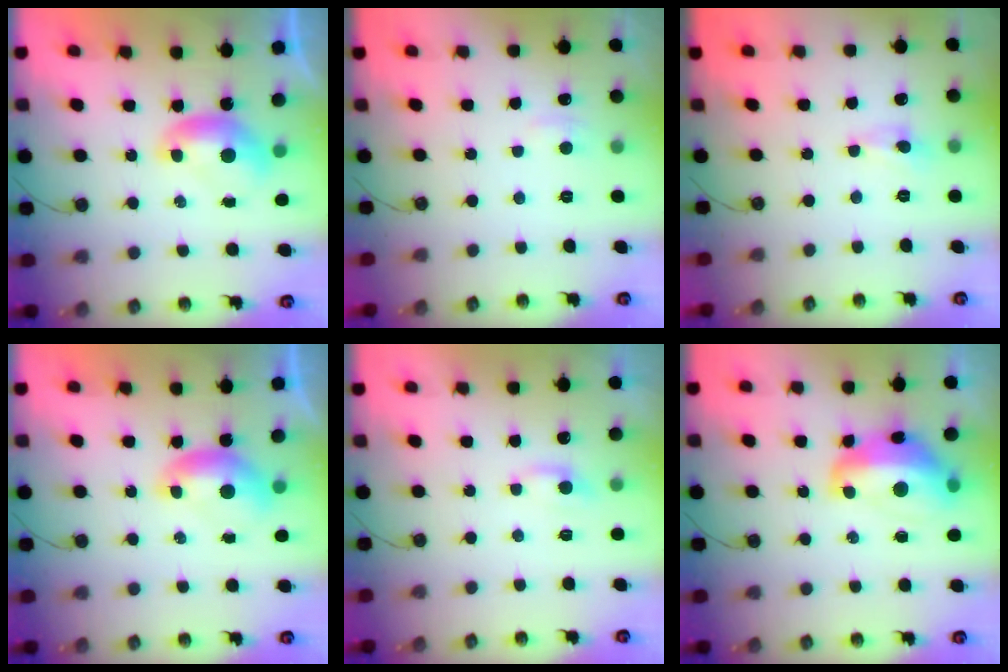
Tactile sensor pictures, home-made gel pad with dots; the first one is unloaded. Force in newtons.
{"total": 3.4, "press": 3.4, "slide": 0.3}
{"total": 1.0, "press": 0.9, "slide": 0.6}
{"total": 0.0}
{"total": 0.0}
{"total": 9.0, "press": 8.9, "slide": 1.0}